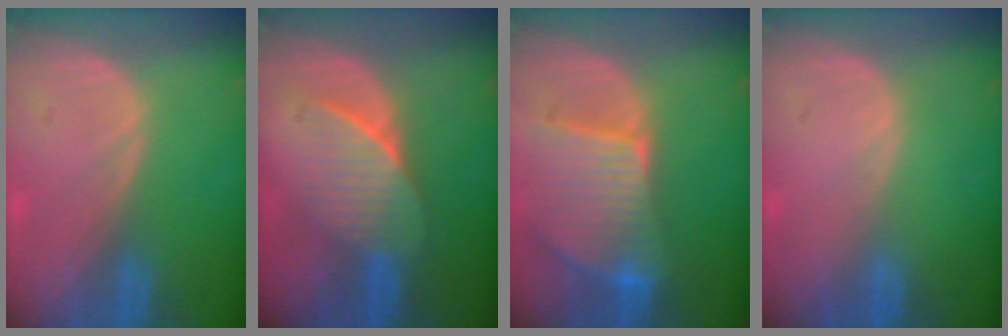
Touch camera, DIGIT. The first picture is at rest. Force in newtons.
{"total": 7.5, "press": 6.8, "slide": 3.2}
{"total": 9.6, "press": 8.4, "slide": 4.5}
{"total": 0.0}